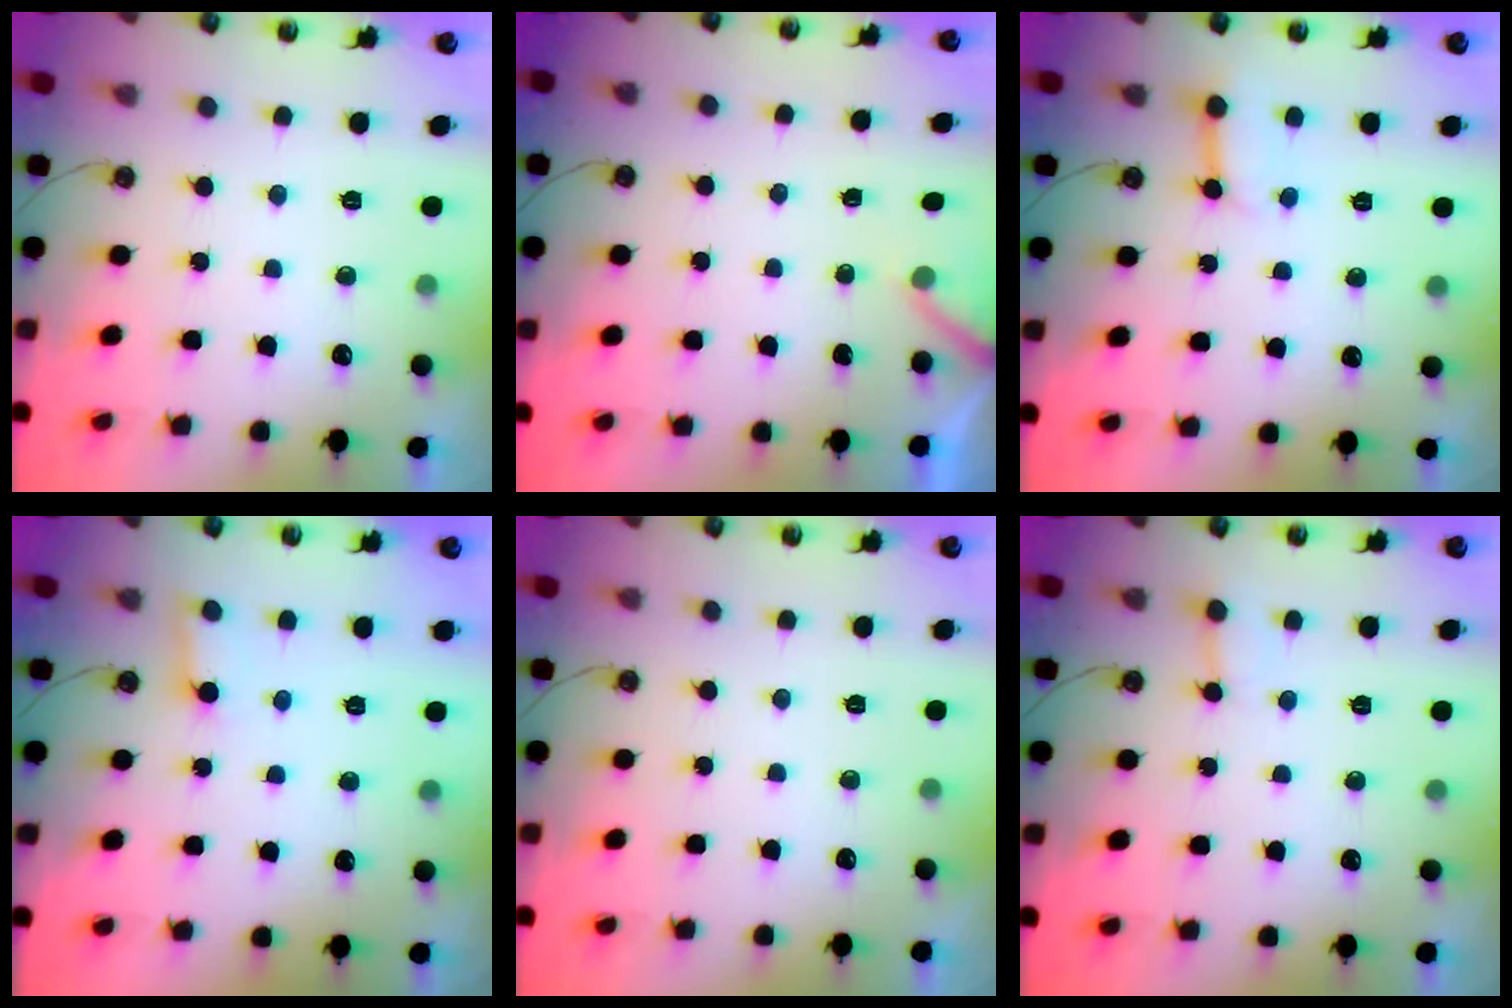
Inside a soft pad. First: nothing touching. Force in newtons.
{"total": 2.5, "press": 2.5, "slide": 0.2}
{"total": 5.1, "press": 5.1, "slide": 0.6}
{"total": 3.5, "press": 3.4, "slide": 0.7}
{"total": 0.0}
{"total": 3.0, "press": 3.0, "slide": 0.2}